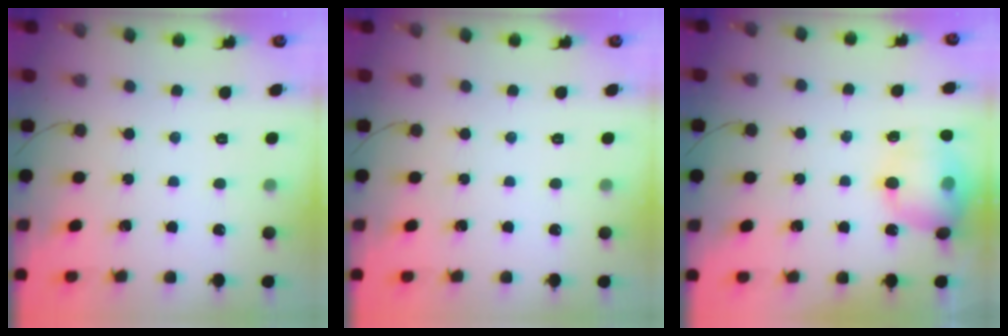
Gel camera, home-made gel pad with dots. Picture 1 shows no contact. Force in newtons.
{"total": 0.0}
{"total": 15.0, "press": 14.8, "slide": 2.5}